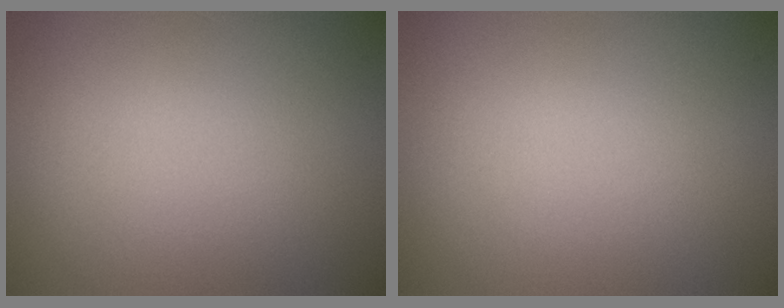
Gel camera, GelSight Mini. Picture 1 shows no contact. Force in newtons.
{"total": 0.0}